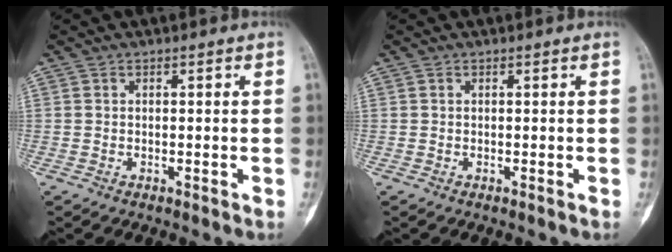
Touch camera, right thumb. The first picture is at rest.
{"total": 0.0}